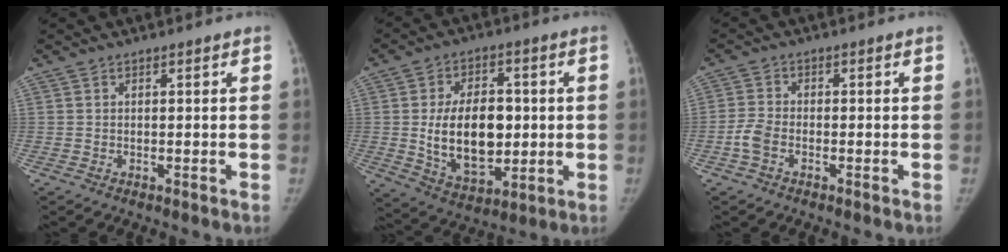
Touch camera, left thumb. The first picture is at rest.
{"total": 15.9, "force": [-0.1, 10.0, 12.4], "torque": [-0.170, -0.003, 0.014]}
{"total": 3.4, "force": [-1.6, 2.1, 2.2], "torque": [-0.049, 0.008, -0.036]}